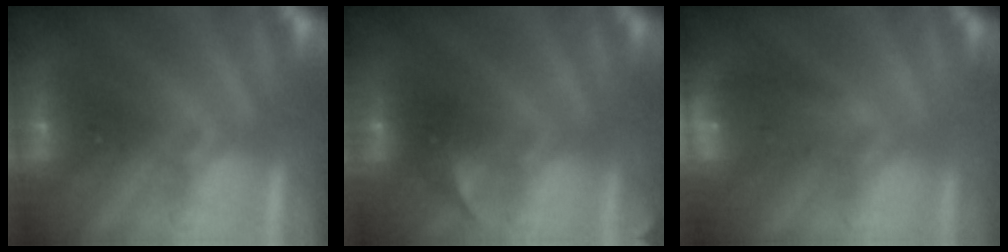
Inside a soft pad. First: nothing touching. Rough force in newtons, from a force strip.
{"total": 2.2}
{"total": 6.2}